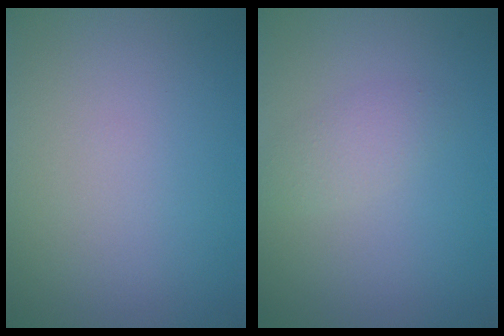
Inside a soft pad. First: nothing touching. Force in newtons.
{"total": 1.7, "press": 1.7, "slide": 0.0}